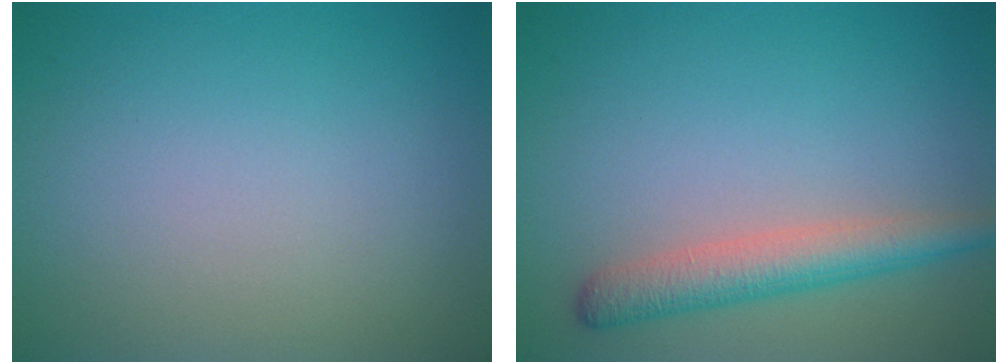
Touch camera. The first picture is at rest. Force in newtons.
{"total": 3.8, "press": 3.8, "slide": 0.2}